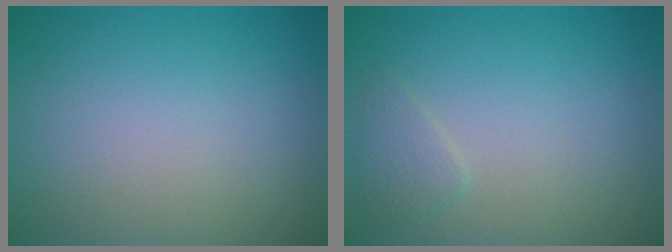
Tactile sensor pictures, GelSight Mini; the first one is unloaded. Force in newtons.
{"total": 1.3, "press": 1.3, "slide": 0.0}